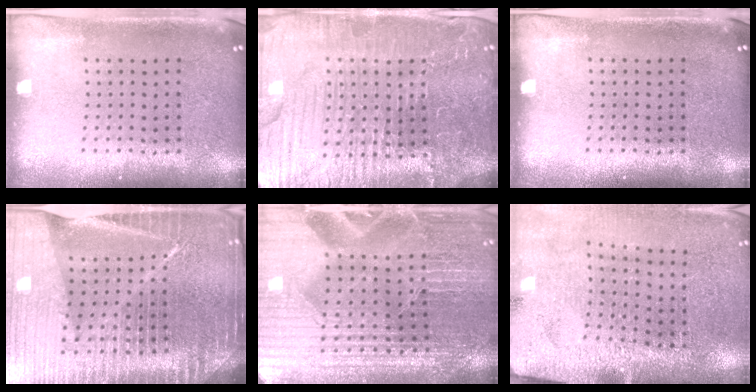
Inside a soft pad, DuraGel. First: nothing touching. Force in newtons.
{"total": 5.9, "press": 5.4, "slide": 2.4}
{"total": 0.0}
{"total": 7.0, "press": 6.0, "slide": 3.6}
{"total": 4.4, "press": 4.3, "slide": 1.0}
{"total": 3.0, "press": 3.0, "slide": 0.4}